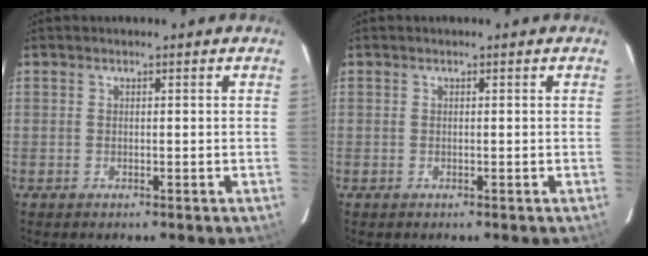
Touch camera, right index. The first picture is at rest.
{"total": 0.0}